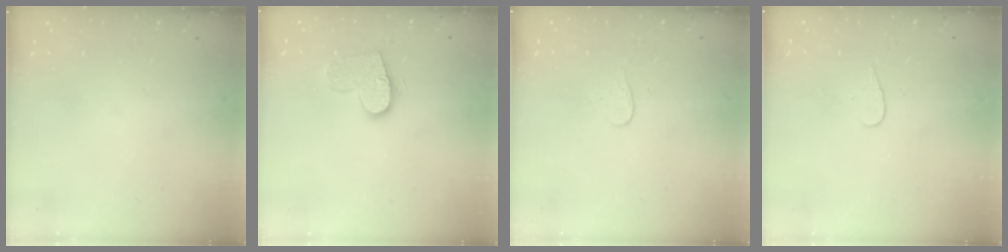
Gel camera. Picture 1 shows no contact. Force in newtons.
{"total": 11.4, "press": 11.3, "slide": 0.6}
{"total": 2.7, "press": 2.7, "slide": 0.3}
{"total": 4.0, "press": 4.0, "slide": 0.4}